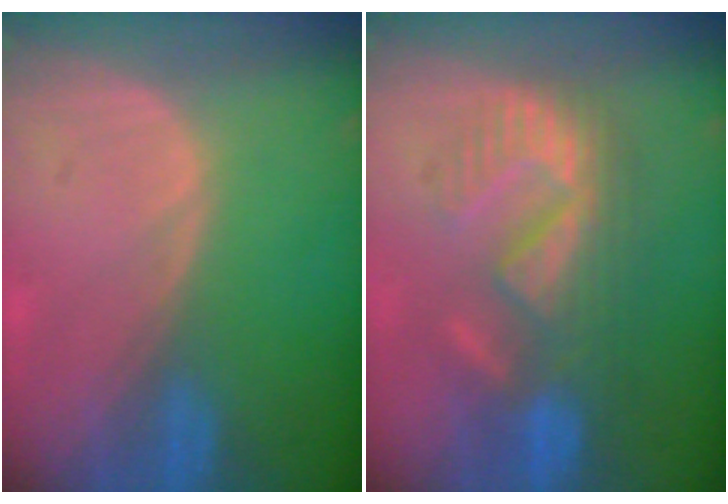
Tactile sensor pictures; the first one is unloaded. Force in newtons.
{"total": 9.1, "press": 8.9, "slide": 1.9}